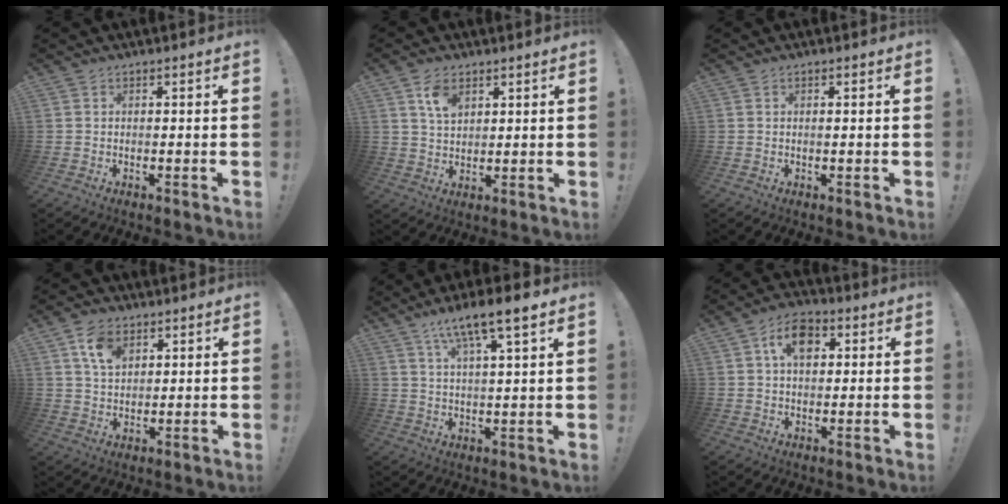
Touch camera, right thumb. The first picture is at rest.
{"total": 7.0, "force": [3.9, 4.5, 3.7], "torque": [-0.058, -0.013, 0.071]}
{"total": 0.6, "force": [0.1, -0.1, 0.5], "torque": [-0.007, -0.002, 0.000]}
{"total": 8.5, "force": [4.6, 5.7, 4.5], "torque": [-0.068, -0.013, 0.086]}
{"total": 9.2, "force": [6.3, 0.6, 6.7], "torque": [-0.115, -0.034, 0.104]}
{"total": 9.2, "force": [2.8, 5.9, 6.5], "torque": [-0.099, 0.009, 0.050]}